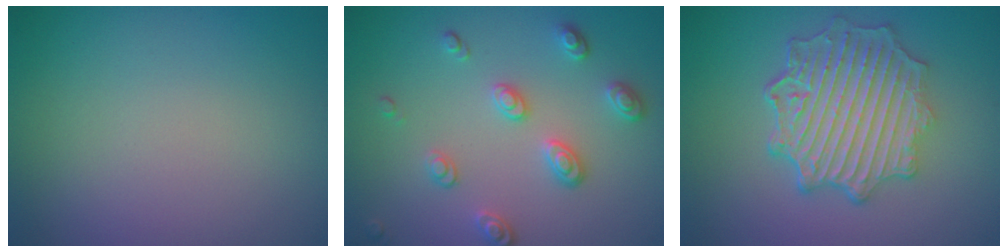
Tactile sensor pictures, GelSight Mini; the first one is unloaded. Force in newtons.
{"total": 2.8, "press": 2.4, "slide": 1.4}
{"total": 6.4, "press": 5.3, "slide": 3.6}